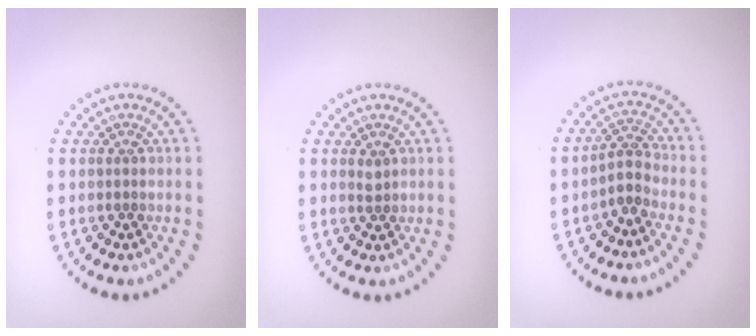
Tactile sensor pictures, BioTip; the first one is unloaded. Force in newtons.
{"total": 0.7, "press": 0.6, "slide": 0.4}
{"total": 2.2, "press": 1.6, "slide": 1.5}